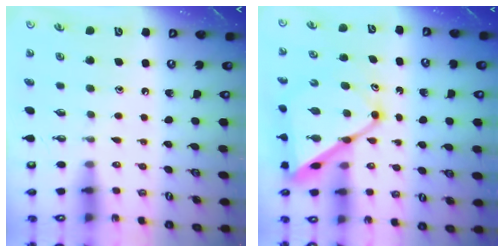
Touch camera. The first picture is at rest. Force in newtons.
{"total": 15.6, "press": 15.5, "slide": 1.5}